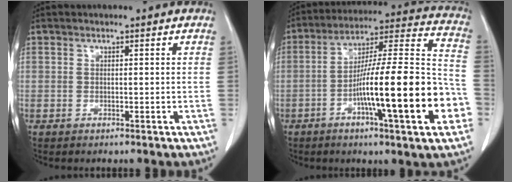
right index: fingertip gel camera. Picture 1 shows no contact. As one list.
[{"total": 22.4, "force": [-6.9, 1.8, 21.3], "torque": [-0.287, 0.010, -0.107]}]